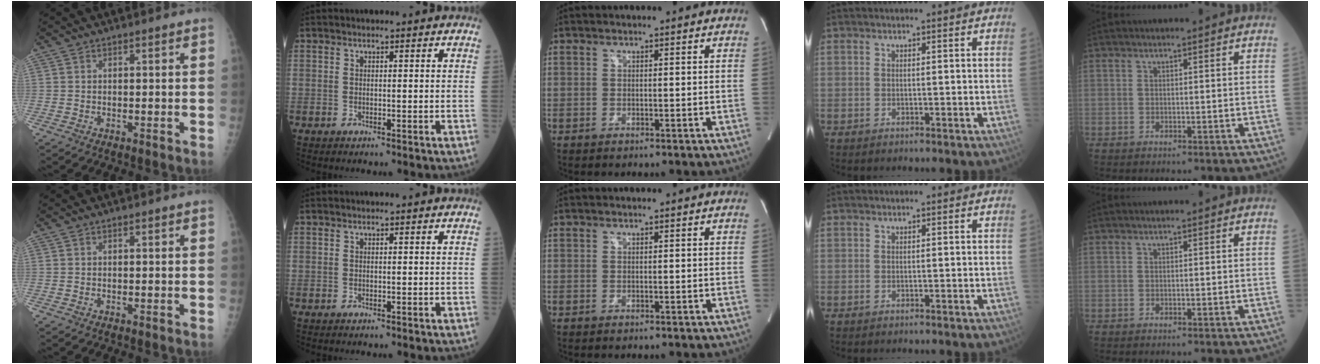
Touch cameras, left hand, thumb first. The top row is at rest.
{}